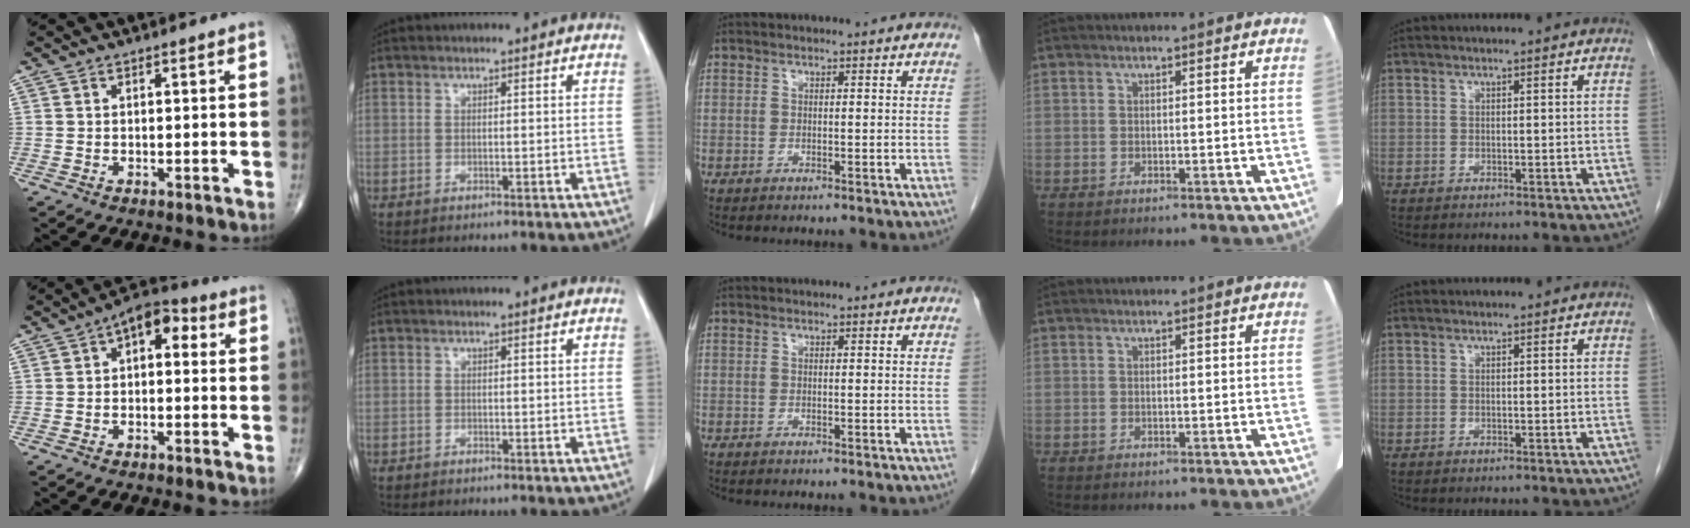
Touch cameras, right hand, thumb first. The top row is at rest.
{"thumb": {"total": 7.3, "force": [1.5, 4.1, 5.8], "torque": [-0.061, 0.026, 0.009]}}